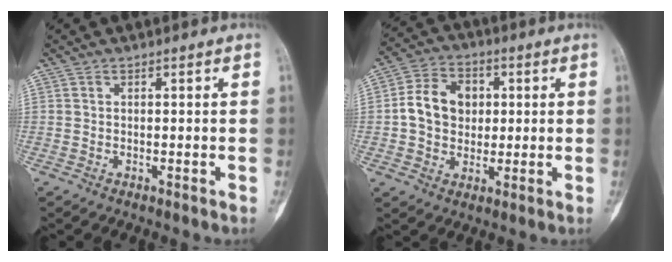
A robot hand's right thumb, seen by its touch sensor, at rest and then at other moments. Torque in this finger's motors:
{"motor_torque": [0.49, 0.98, 0.51, -0.42, 0.16]}